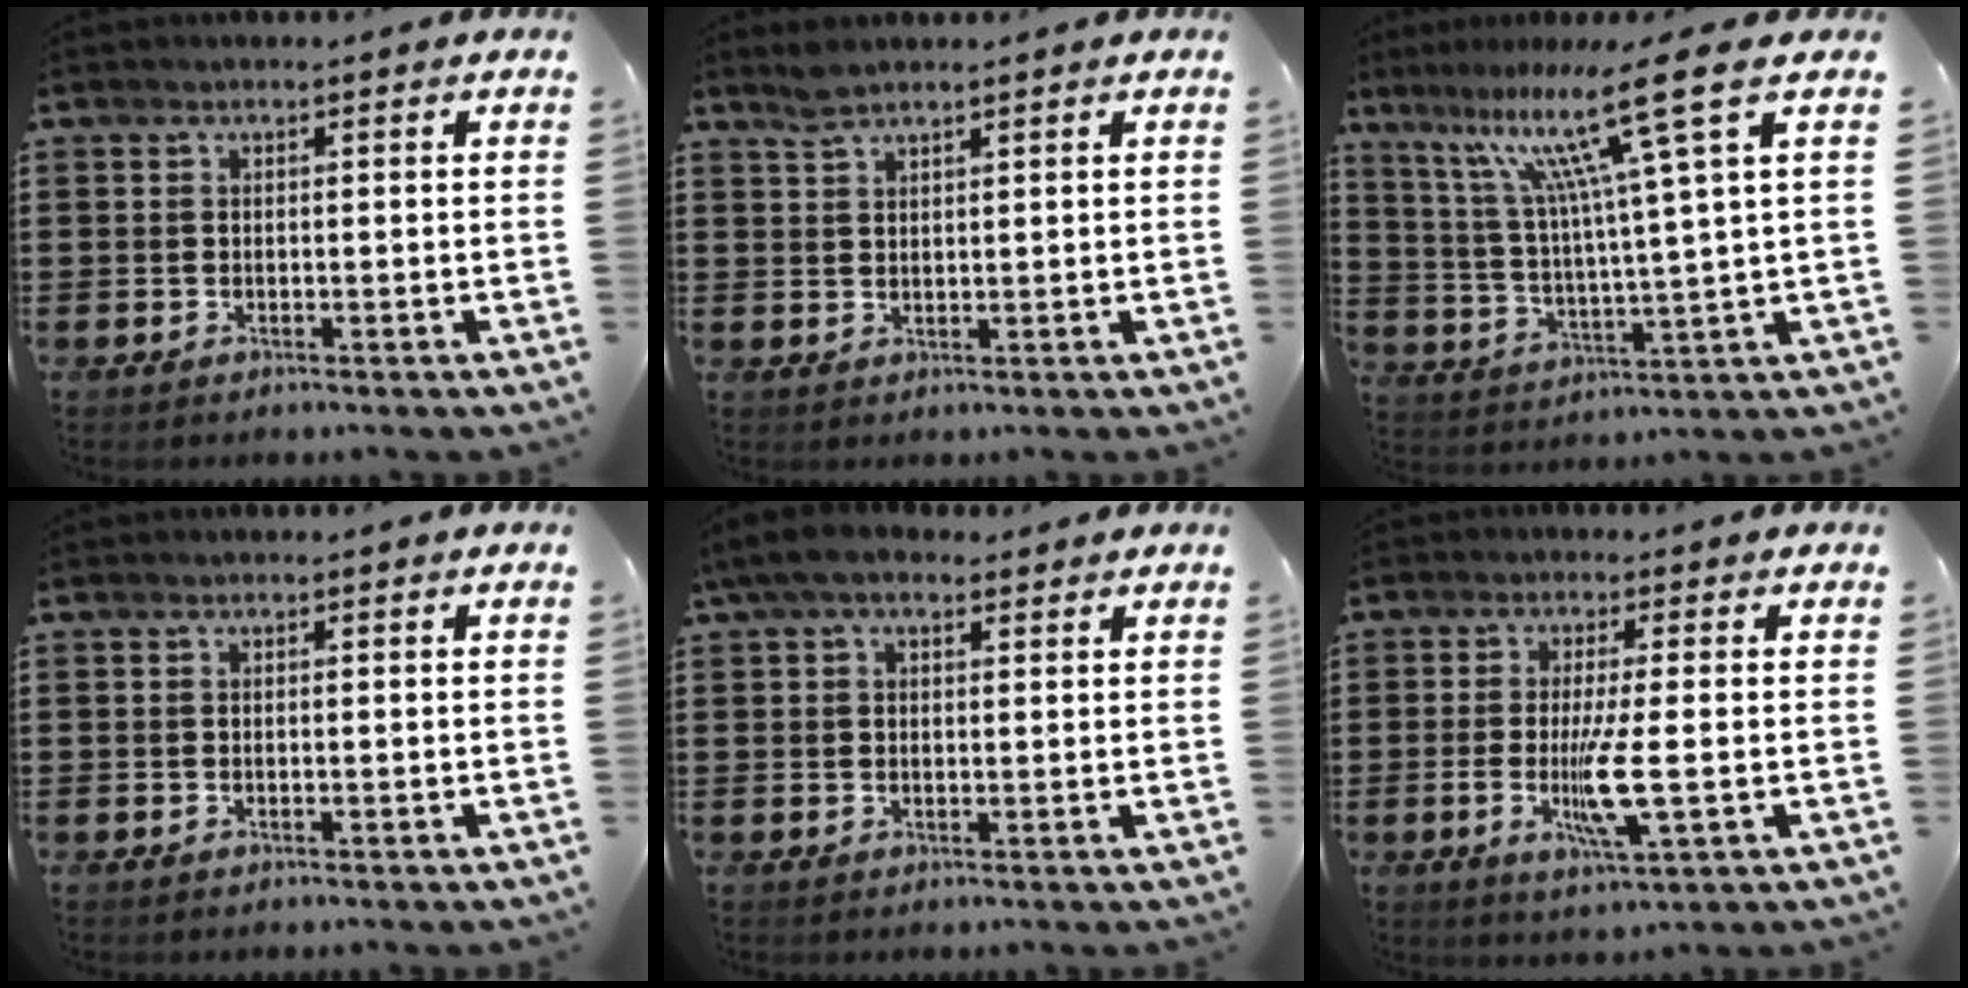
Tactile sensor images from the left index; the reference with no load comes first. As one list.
[{"total": 2.2, "force": [1.9, 0.4, 1.0], "torque": [-0.024, 0.002, 0.036]}, {"total": 14.1, "force": [7.9, -0.3, 11.7], "torque": [-0.236, -0.026, 0.119]}, {"total": 0.0}, {"total": 4.8, "force": [3.1, 2.1, 3.0], "torque": [-0.068, 0.008, 0.057]}, {"total": 7.0, "force": [-1.2, 0.6, 6.9], "torque": [-0.138, -0.019, -0.026]}]